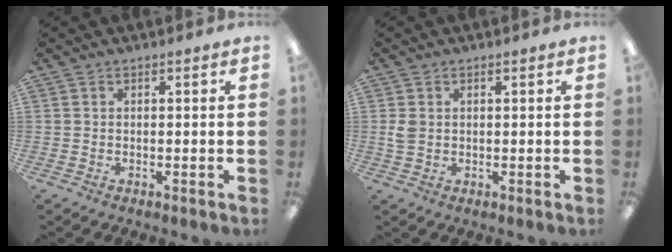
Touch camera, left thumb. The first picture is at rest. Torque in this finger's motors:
{"motor_torque": [-0.03, 0.03, 0.11, -0.13, 0.00]}